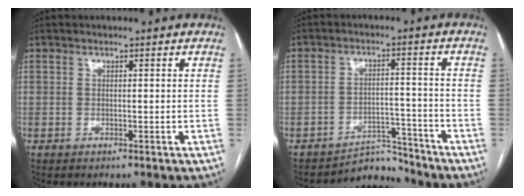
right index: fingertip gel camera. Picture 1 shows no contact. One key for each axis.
{"total": 5.1, "fx": -4.8, "fy": 0.9, "fz": -1.2, "tx": 0.024, "ty": 0.027, "tz": -0.072}